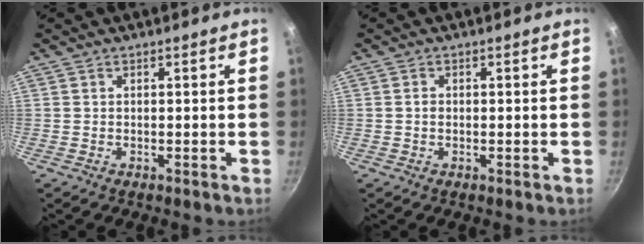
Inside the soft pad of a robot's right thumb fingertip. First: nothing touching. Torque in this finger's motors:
{"motor_torque": [-0.22, 0.27, 0.25, 0.33, 0.02]}